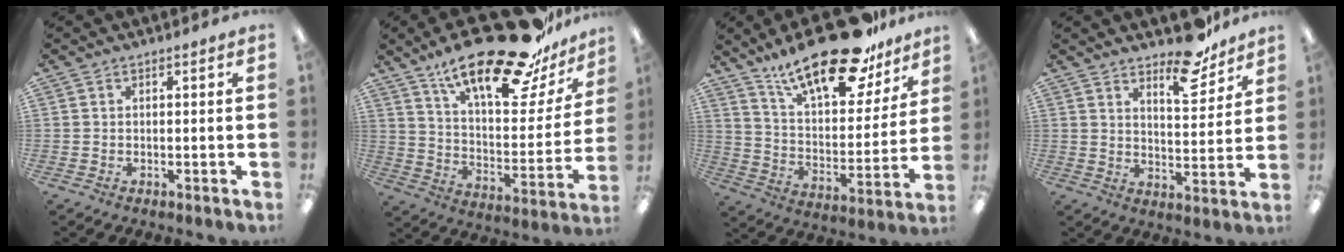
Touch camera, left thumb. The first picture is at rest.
{"total": 26.6, "force": [19.5, 8.7, 15.9], "torque": [-0.234, -0.122, 0.319]}
{"total": 23.7, "force": [17.3, 8.5, 13.8], "torque": [-0.220, -0.105, 0.295]}
{"total": 10.9, "force": [8.7, 3.9, 5.3], "torque": [-0.048, -0.066, 0.147]}